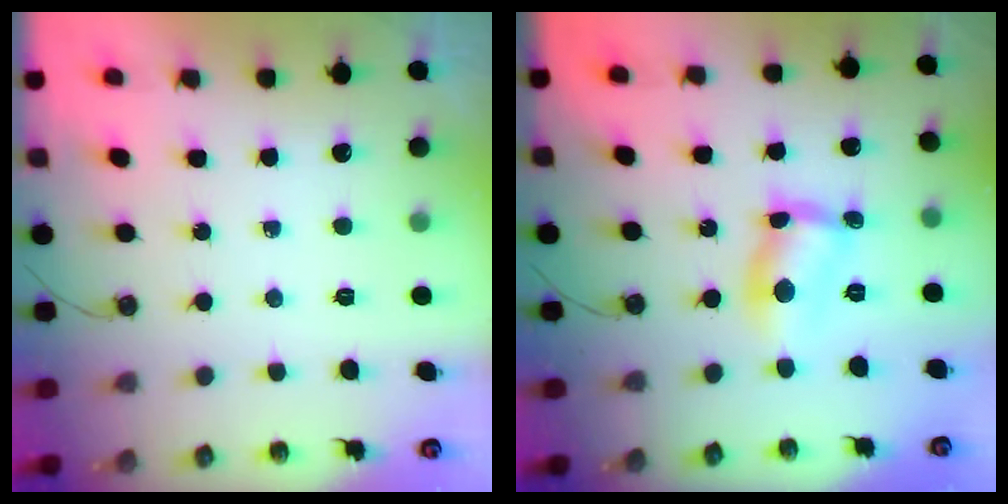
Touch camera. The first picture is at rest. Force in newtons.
{"total": 7.3, "press": 7.3, "slide": 0.3}